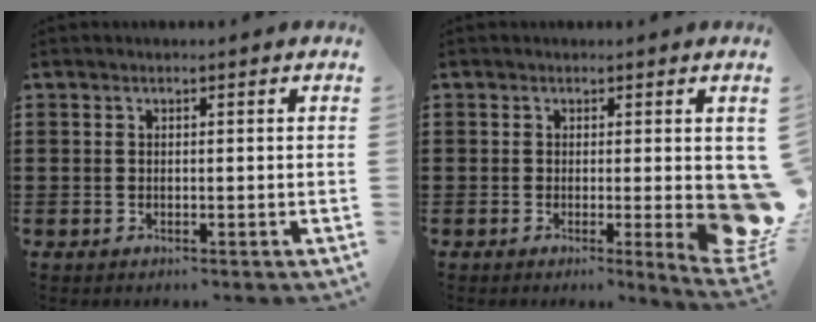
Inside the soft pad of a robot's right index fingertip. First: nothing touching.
{"total": 5.8, "force": [-0.5, 1.6, 5.6], "torque": [-0.070, -0.014, -0.002]}